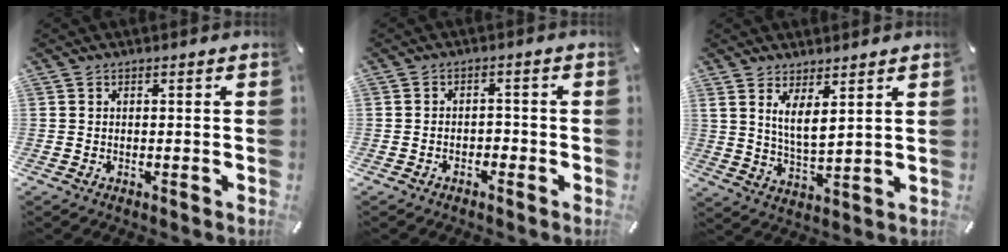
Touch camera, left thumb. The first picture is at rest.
{"total": 2.2, "force": [-1.4, 1.4, 0.9], "torque": [-0.019, 0.011, -0.029]}
{"total": 6.5, "force": [4.1, 2.2, 4.6], "torque": [-0.085, -0.018, 0.071]}